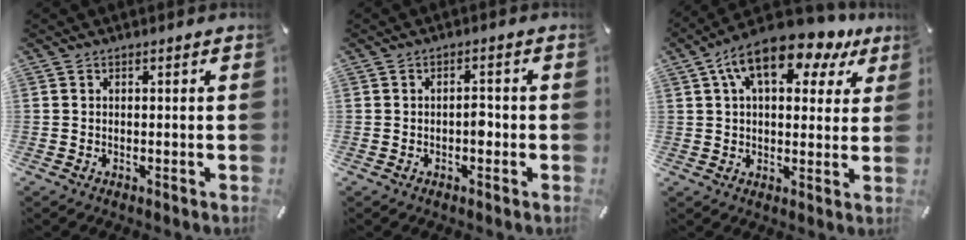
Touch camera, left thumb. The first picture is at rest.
{"total": 2.4, "force": [-0.7, 1.4, 1.9], "torque": [-0.035, 0.007, -0.014]}
{"total": 13.8, "force": [7.0, 7.0, 9.7], "torque": [-0.157, -0.020, 0.119]}